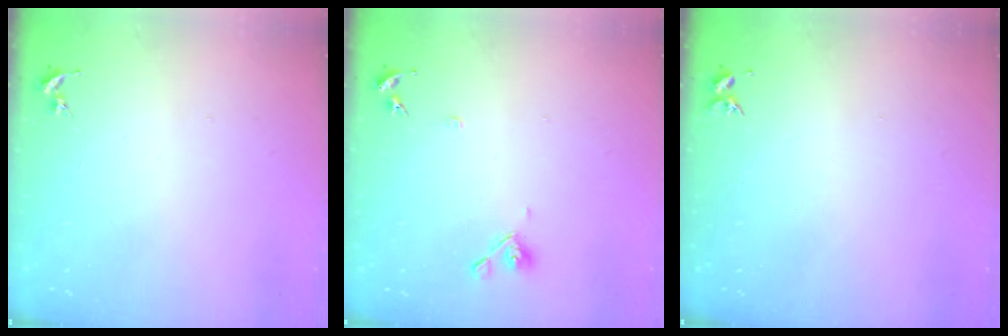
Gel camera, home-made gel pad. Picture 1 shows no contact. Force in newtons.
{"total": 7.5, "press": 7.3, "slide": 1.6}
{"total": 3.3, "press": 3.3, "slide": 0.4}